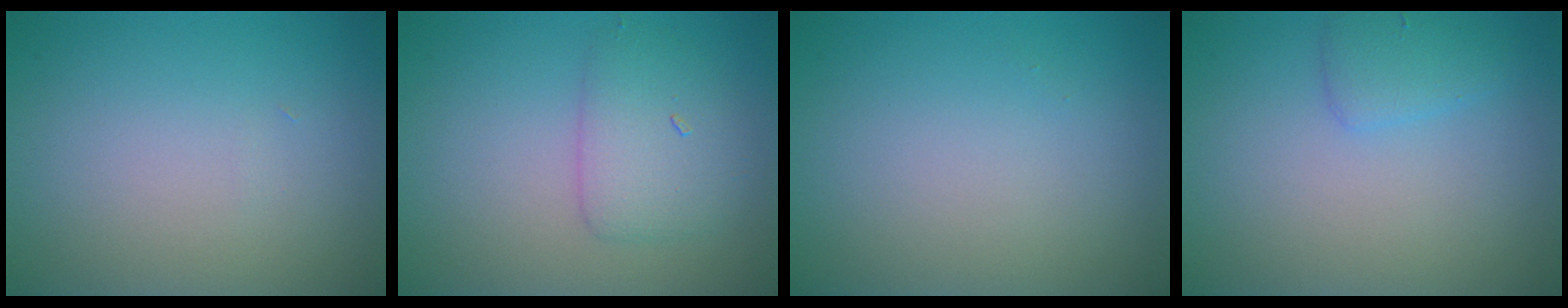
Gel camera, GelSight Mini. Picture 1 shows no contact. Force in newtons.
{"total": 3.2, "press": 3.2, "slide": 0.1}
{"total": 0.0}
{"total": 1.9, "press": 1.9, "slide": 0.1}